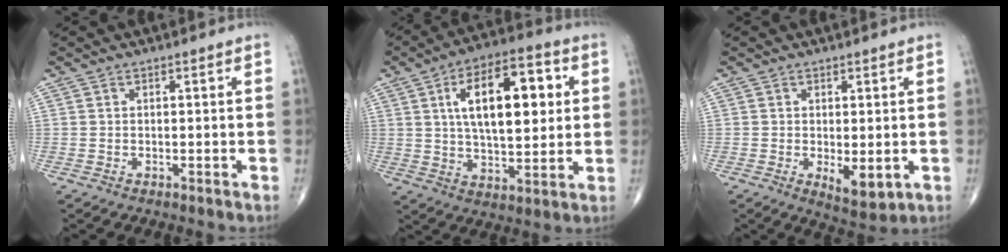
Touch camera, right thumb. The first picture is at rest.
{"total": 17.8, "force": [4.2, 8.2, 15.2], "torque": [-0.219, 0.004, 0.065]}
{"total": 5.2, "force": [-0.9, 2.3, 4.6], "torque": [-0.063, -0.016, -0.004]}